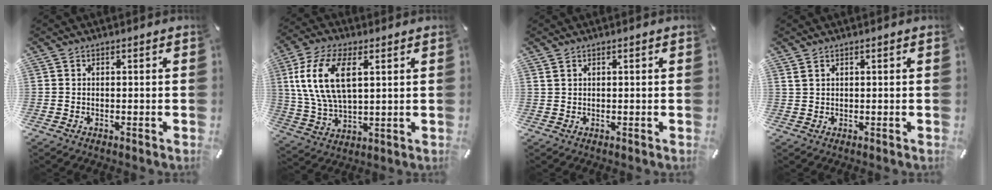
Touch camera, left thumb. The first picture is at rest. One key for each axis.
{"total": 13.7, "fx": 4.4, "fy": 7.1, "fz": 10.8, "tx": -0.258, "ty": -0.001, "tz": 0.072}
{"total": 0.8, "fx": 0.5, "fy": 0.5, "fz": 0.4, "tx": -0.008, "ty": 0.001, "tz": 0.009}
{"total": 1.1, "fx": 0.7, "fy": 0.5, "fz": 0.6, "tx": -0.013, "ty": -0.001, "tz": 0.014}